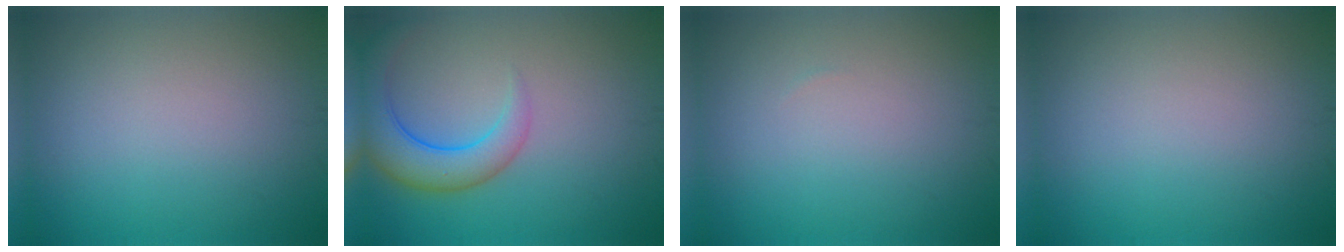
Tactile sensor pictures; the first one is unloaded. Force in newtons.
{"total": 5.3, "press": 5.3, "slide": 0.3}
{"total": 0.0}
{"total": 0.0}